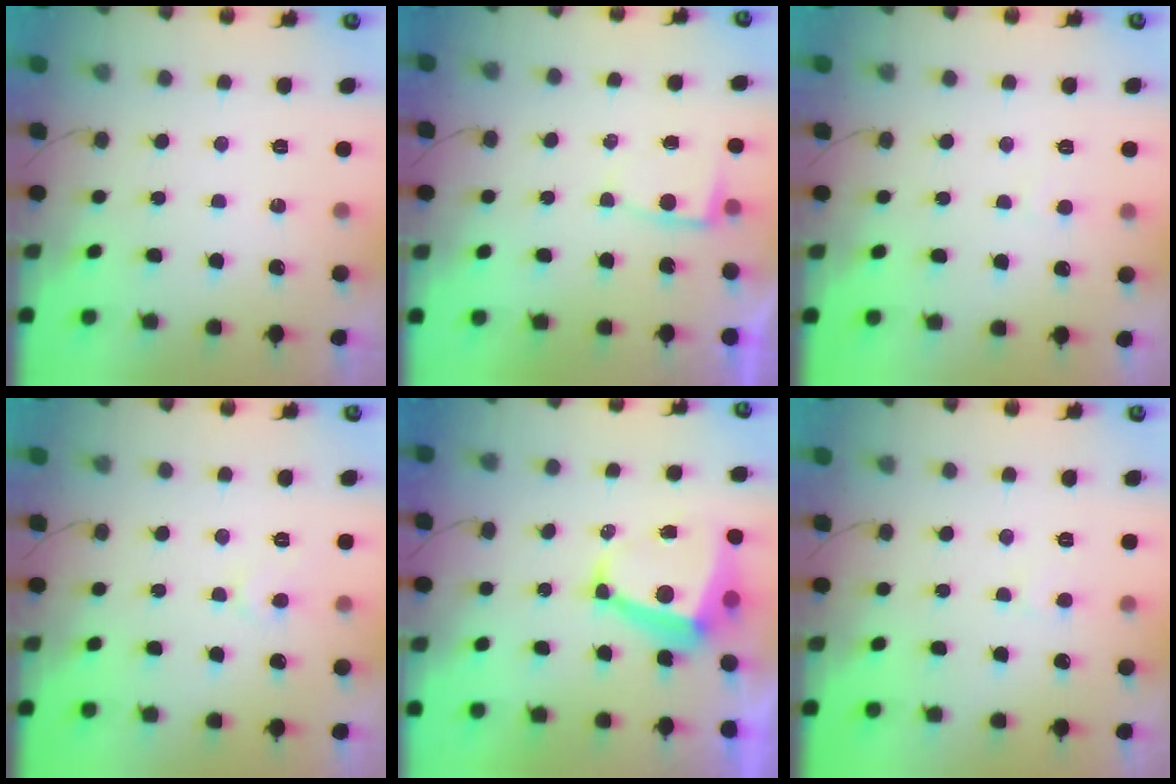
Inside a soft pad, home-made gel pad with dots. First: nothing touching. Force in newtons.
{"total": 2.6, "press": 2.6, "slide": 0.3}
{"total": 2.7, "press": 2.7, "slide": 0.3}
{"total": 4.4, "press": 4.4, "slide": 0.5}
{"total": 8.2, "press": 8.0, "slide": 1.3}
{"total": 3.6, "press": 3.6, "slide": 0.3}